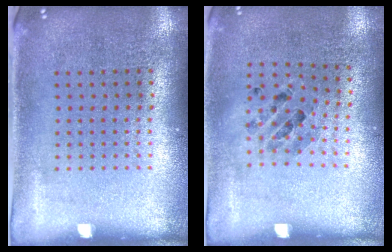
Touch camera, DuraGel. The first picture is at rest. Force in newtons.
{"total": 0.8, "press": 0.8, "slide": 0.2}